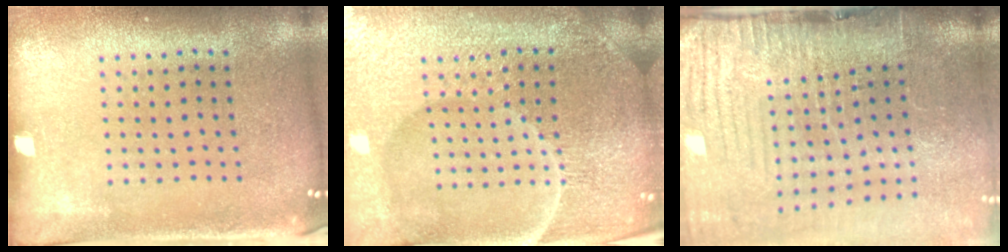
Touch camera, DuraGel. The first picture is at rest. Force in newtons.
{"total": 5.8, "press": 5.3, "slide": 2.3}
{"total": 4.7, "press": 3.8, "slide": 2.8}